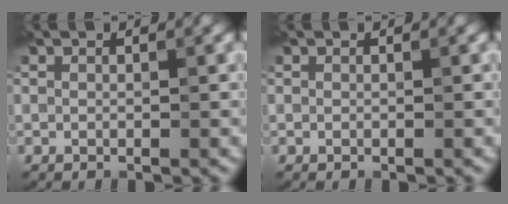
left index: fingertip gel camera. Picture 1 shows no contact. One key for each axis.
{"total": 0.0}